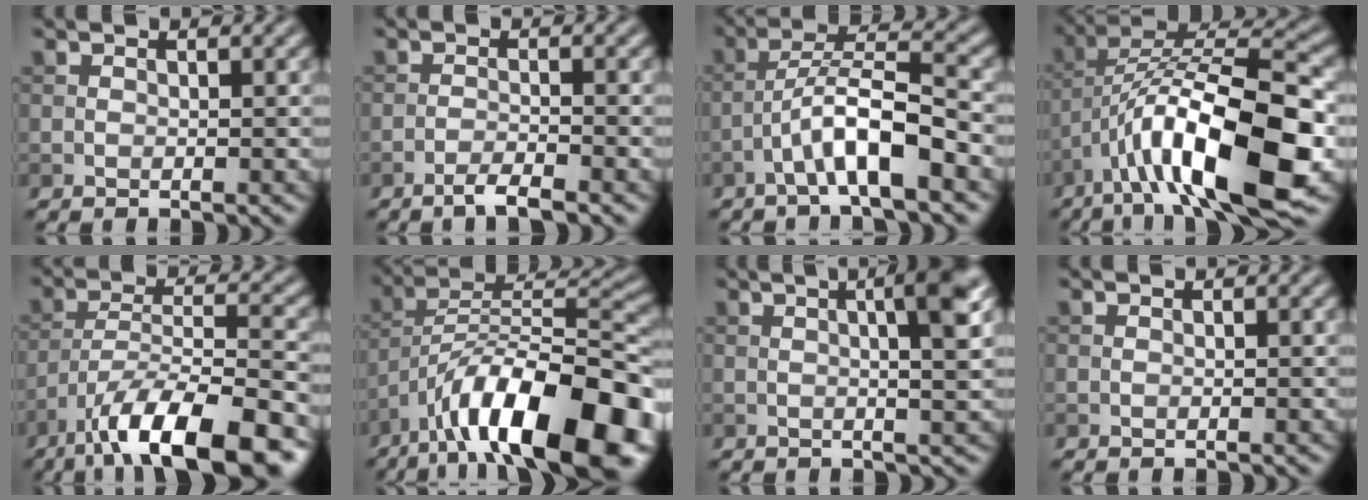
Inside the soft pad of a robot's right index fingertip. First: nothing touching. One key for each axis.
{"total": 2.4, "fx": -1.8, "fy": 0.3, "fz": 1.6, "tx": -0.028, "ty": 0.003, "tz": -0.040}
{"total": 6.0, "fx": -2.8, "fy": 1.1, "fz": 5.1, "tx": -0.093, "ty": 0.020, "tz": -0.051}
{"total": 14.2, "fx": -5.1, "fy": 4.6, "fz": 12.5, "tx": -0.213, "ty": 0.010, "tz": -0.083}
{"total": 12.4, "fx": -8.3, "fy": 3.2, "fz": 8.6, "tx": -0.141, "ty": 0.008, "tz": -0.142}
{"total": 15.7, "fx": -9.3, "fy": 5.2, "fz": 11.5, "tx": -0.176, "ty": 0.019, "tz": -0.162}
{"total": 6.2, "fx": 1.1, "fy": 1.6, "fz": 5.9, "tx": -0.060, "ty": 0.018, "tz": 0.008}
{"total": 0.0}